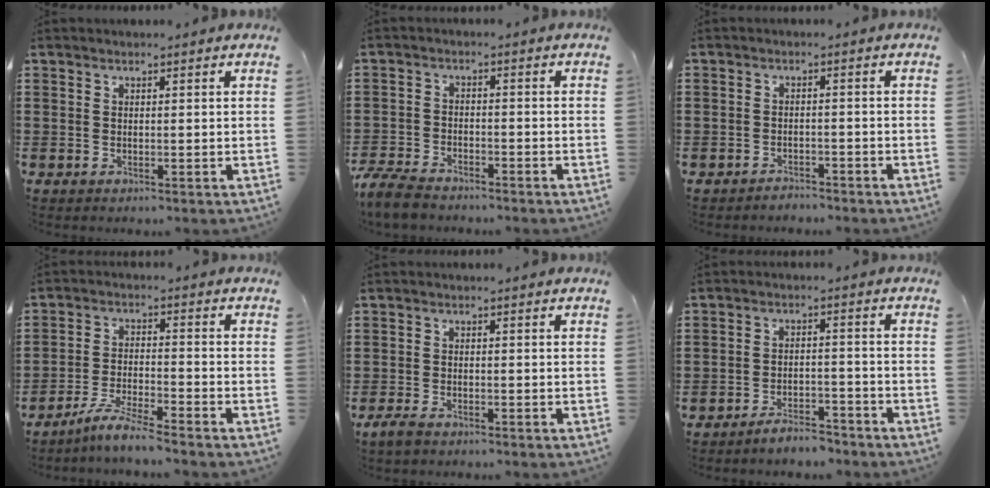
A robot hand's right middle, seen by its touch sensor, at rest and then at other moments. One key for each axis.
{"total": 5.1, "fx": -4.8, "fy": 1.1, "fz": 1.5, "tx": -0.050, "ty": -0.001, "tz": -0.102}
{"total": 2.3, "fx": -2.2, "fy": 0.4, "fz": -0.4, "tx": 0.001, "ty": 0.005, "tz": -0.052}
{"total": 5.5, "fx": -4.9, "fy": -0.2, "fz": 2.4, "tx": -0.052, "ty": -0.011, "tz": -0.096}
{"total": 2.0, "fx": -1.6, "fy": 0.7, "fz": 1.0, "tx": -0.035, "ty": -0.001, "tz": -0.037}
{"total": 4.1, "fx": -4.1, "fy": 0.6, "fz": 0.5, "tx": -0.008, "ty": 0.009, "tz": -0.083}